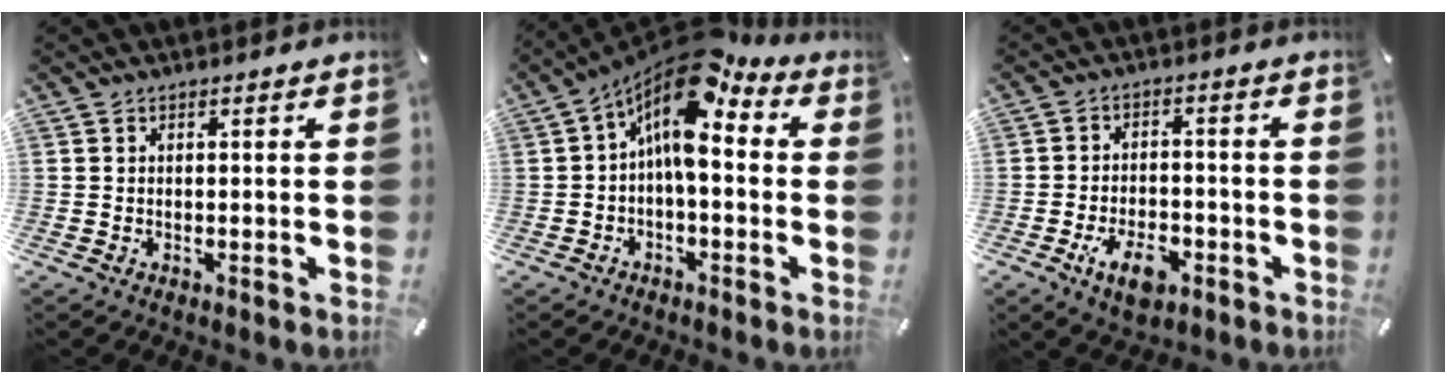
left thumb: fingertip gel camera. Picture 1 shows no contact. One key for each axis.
{"total": 11.2, "fx": 4.9, "fy": 4.9, "fz": 8.7, "tx": -0.172, "ty": -0.044, "tz": 0.083}
{"total": 8.0, "fx": -4.0, "fy": 4.4, "fz": 5.4, "tx": -0.106, "ty": 0.009, "tz": -0.073}